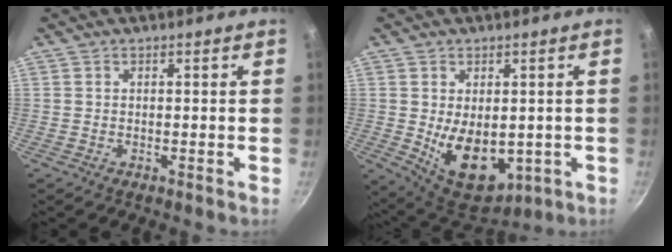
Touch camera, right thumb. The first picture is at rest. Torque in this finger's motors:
{"motor_torque": [-0.33, 1.02, 0.54, 0.72, 0.36]}